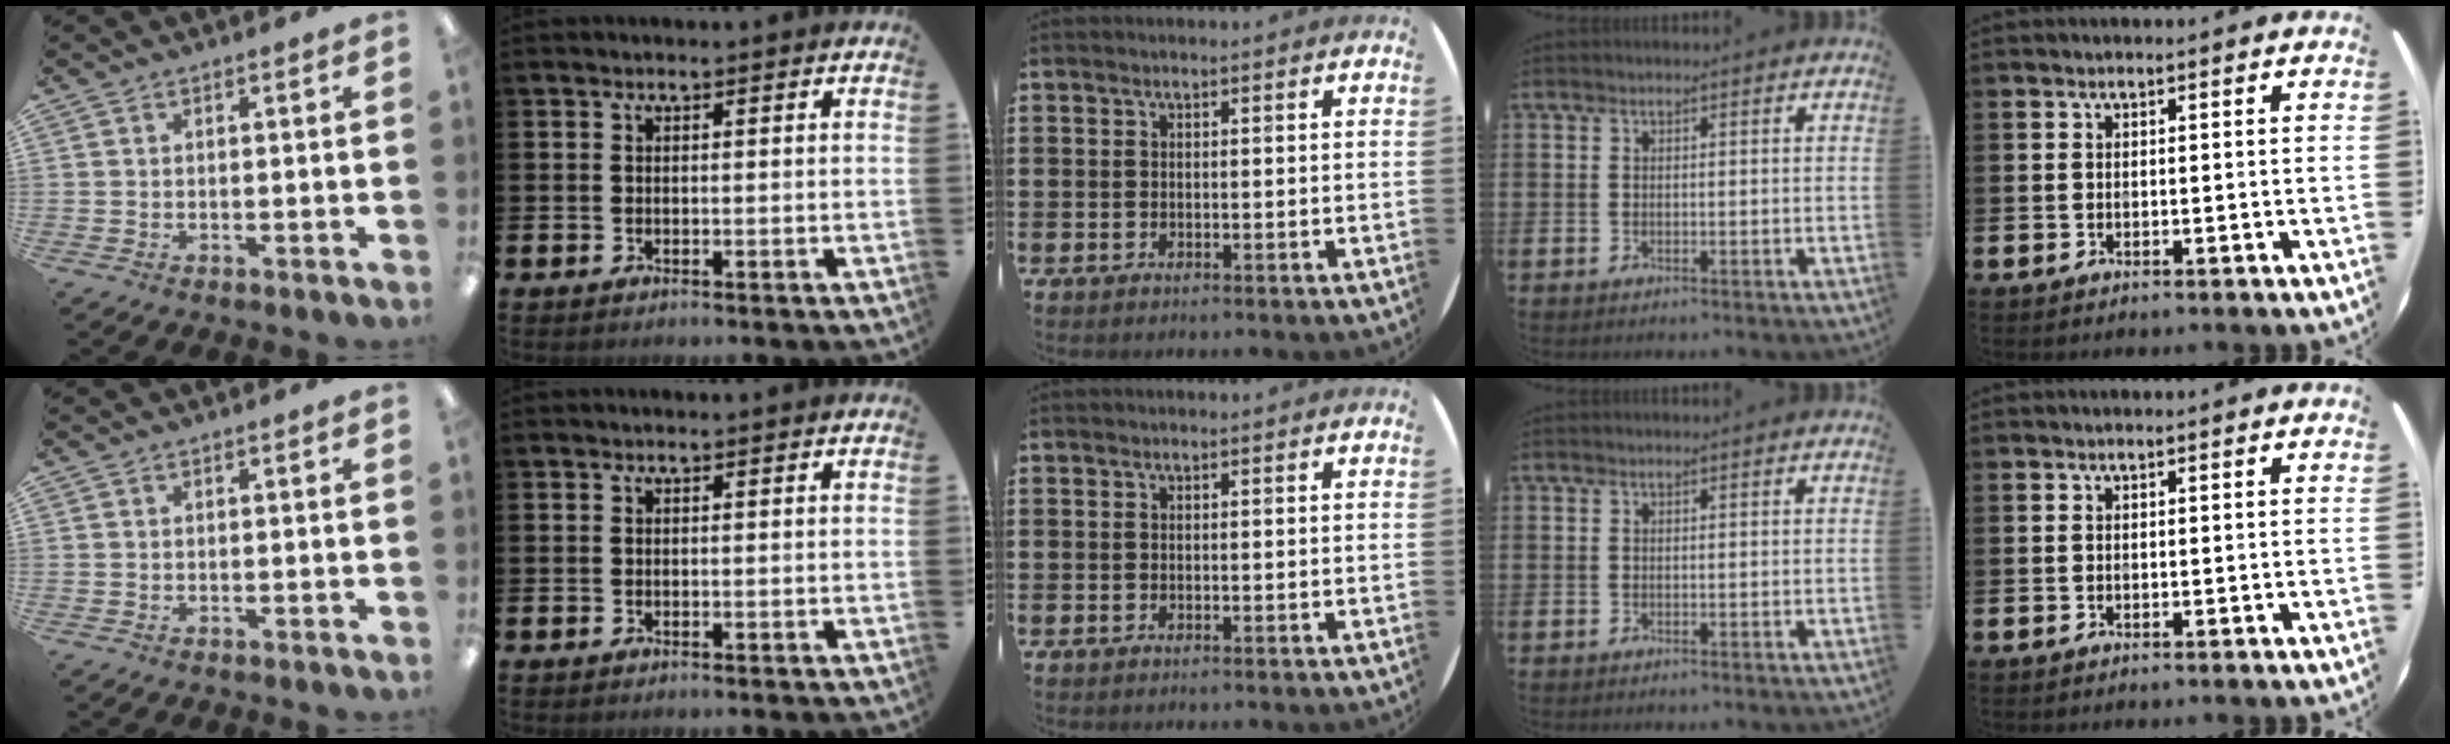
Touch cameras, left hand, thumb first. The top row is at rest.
{}